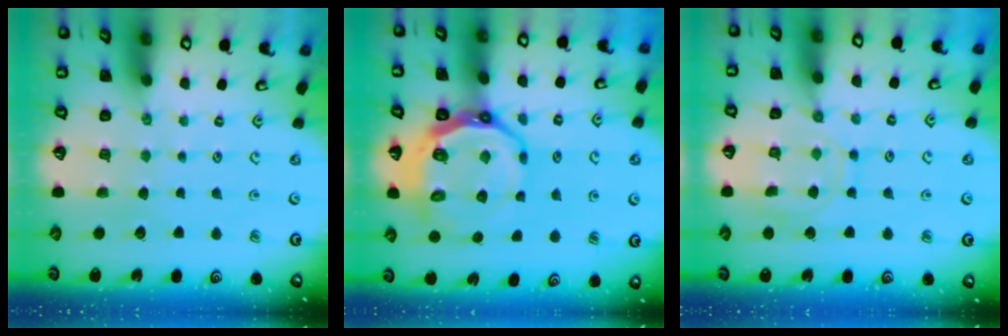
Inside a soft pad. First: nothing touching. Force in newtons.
{"total": 14.4, "press": 13.9, "slide": 3.9}
{"total": 11.0, "press": 11.0, "slide": 0.8}